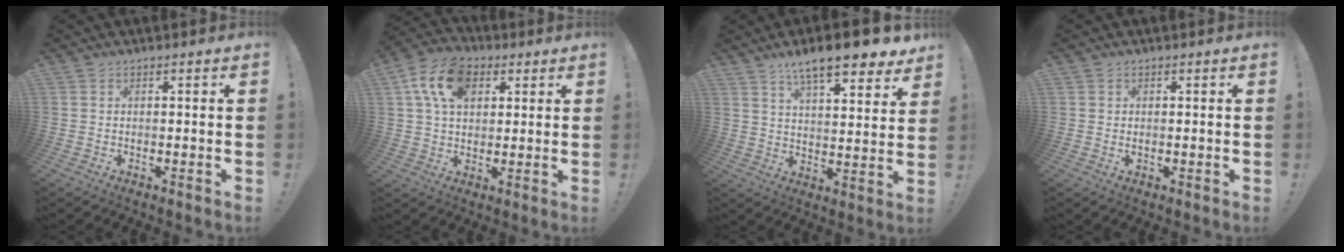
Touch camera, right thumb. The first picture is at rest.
{"total": 13.8, "force": [5.7, 9.4, 8.5], "torque": [-0.142, -0.006, 0.106]}
{"total": 13.5, "force": [9.6, 2.9, 9.1], "torque": [-0.139, -0.066, 0.155]}
{"total": 0.6, "force": [0.3, 0.5, 0.1], "torque": [0.005, -0.001, 0.004]}